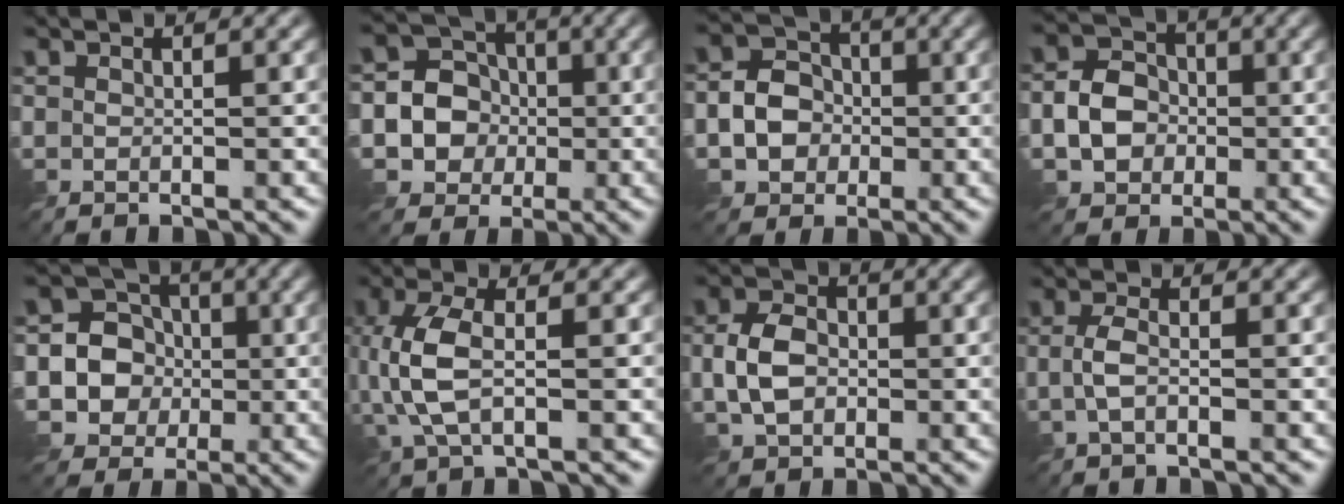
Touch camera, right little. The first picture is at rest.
{"total": 7.1, "force": [-1.2, 6.6, 2.4], "torque": [-0.044, 0.020, -0.045]}
{"total": 4.4, "force": [-1.2, 3.7, 2.0], "torque": [-0.027, 0.005, -0.033]}
{"total": 4.4, "force": [-1.2, 3.7, 2.1], "torque": [-0.034, 0.004, -0.029]}
{"total": 7.9, "force": [-1.2, 7.4, 2.5], "torque": [-0.051, 0.018, -0.044]}
{"total": 5.7, "force": [-0.4, 2.8, 5.0], "torque": [-0.127, 0.000, -0.009]}
{"total": 4.6, "force": [-0.8, 3.4, 3.0], "torque": [-0.065, 0.002, -0.020]}
{"total": 2.2, "force": [-0.8, 0.8, 1.9], "torque": [-0.045, 0.001, -0.021]}